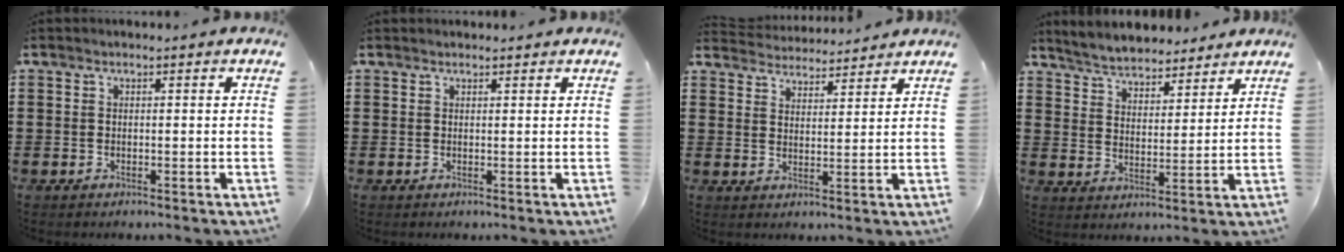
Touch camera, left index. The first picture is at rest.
{"total": 0.6, "force": [0.5, 0.2, 0.1], "torque": [-0.003, 0.000, 0.011]}
{"total": 4.2, "force": [4.1, 0.3, 0.0], "torque": [-0.015, -0.021, 0.075]}
{"total": 4.8, "force": [4.7, 0.5, 0.2], "torque": [-0.026, -0.023, 0.085]}